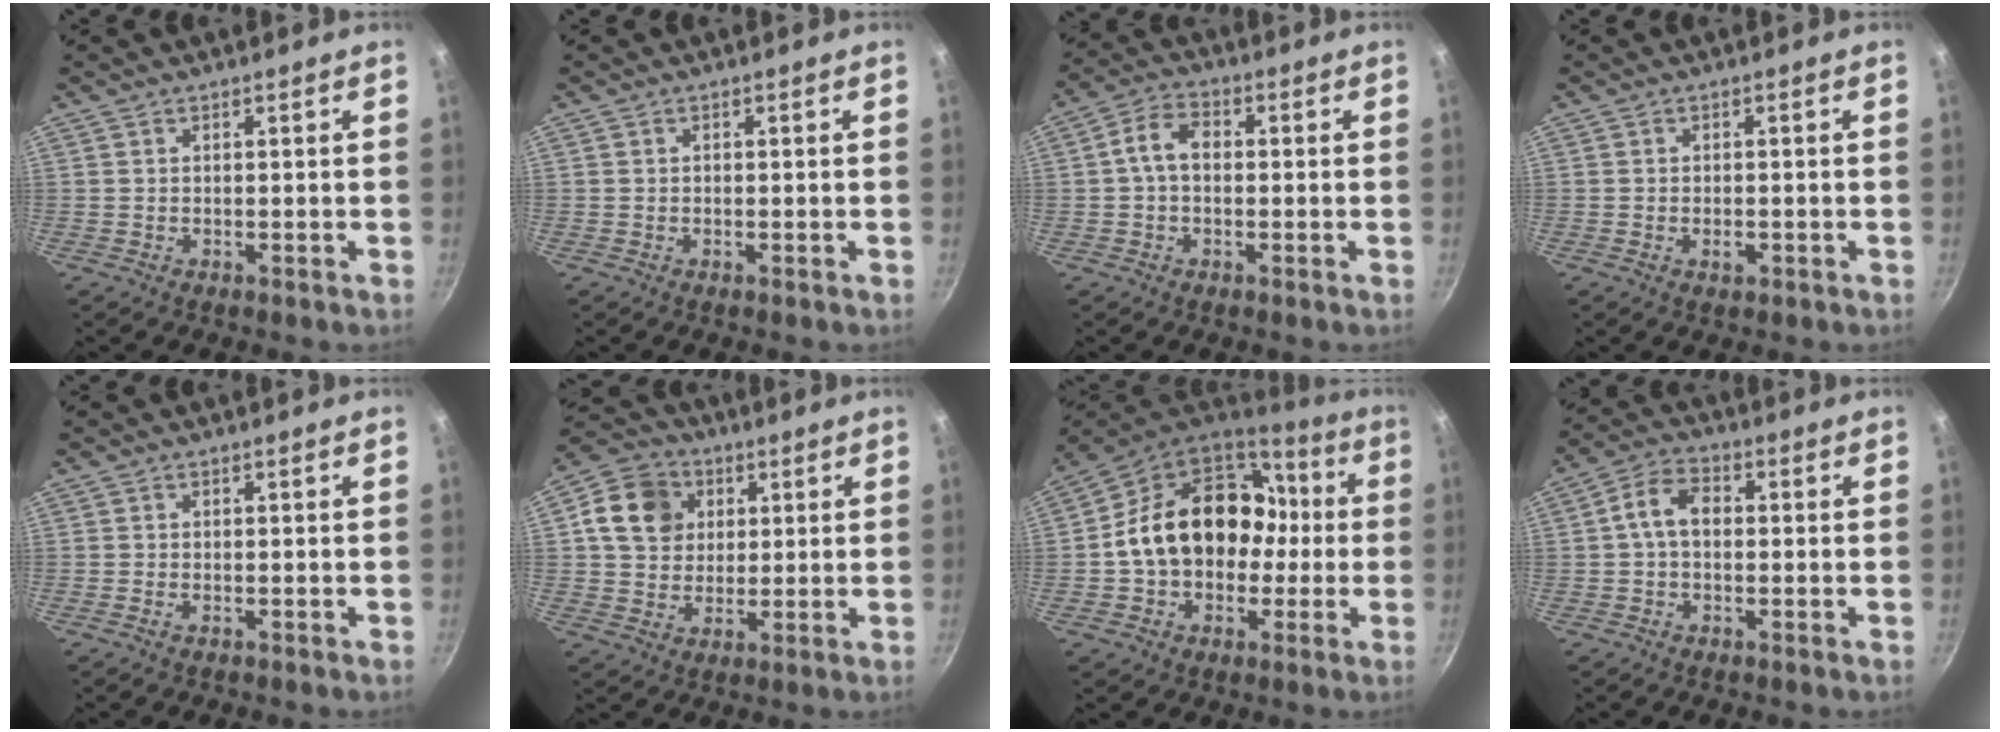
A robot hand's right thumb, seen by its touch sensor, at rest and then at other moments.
{"total": 0.0}
{"total": 6.2, "force": [0.2, 4.3, 4.4], "torque": [-0.072, 0.021, -0.008]}
{"total": 2.0, "force": [-0.7, 1.2, 1.4], "torque": [-0.022, 0.002, -0.013]}
{"total": 0.9, "force": [-0.5, 0.5, 0.6], "torque": [-0.015, 0.002, -0.011]}
{"total": 11.6, "force": [3.0, 9.8, 5.4], "torque": [-0.072, 0.009, 0.043]}
{"total": 22.4, "force": [-0.1, 17.2, 14.4], "torque": [-0.210, 0.061, 0.001]}
{"total": 6.9, "force": [0.3, 4.8, 5.0], "torque": [-0.081, 0.023, -0.007]}